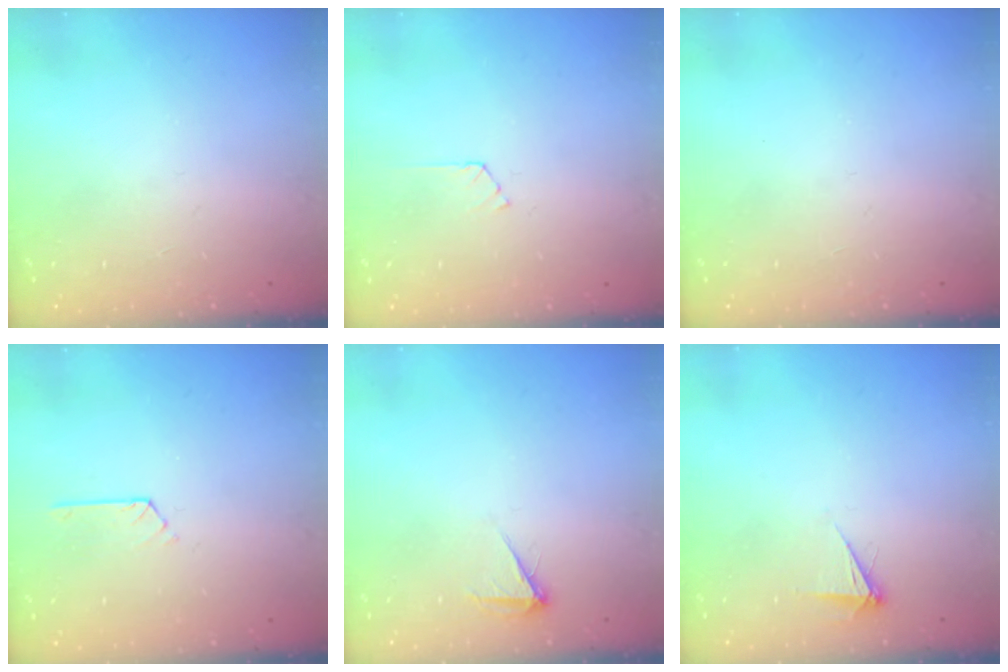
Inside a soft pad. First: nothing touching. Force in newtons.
{"total": 2.4, "press": 2.4, "slide": 0.3}
{"total": 0.0}
{"total": 2.1, "press": 2.0, "slide": 0.3}
{"total": 3.9, "press": 3.8, "slide": 0.6}
{"total": 4.1, "press": 4.1, "slide": 0.5}